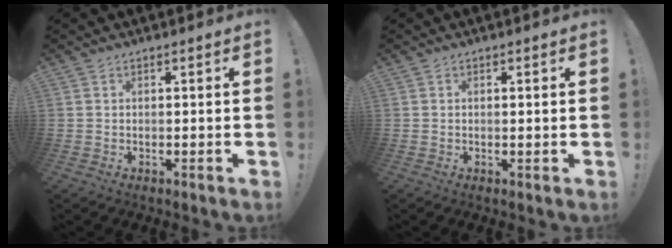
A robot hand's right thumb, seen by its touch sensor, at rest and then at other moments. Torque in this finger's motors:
{"motor_torque": [0.12, -0.05, 0.02, -0.16, 0.00]}